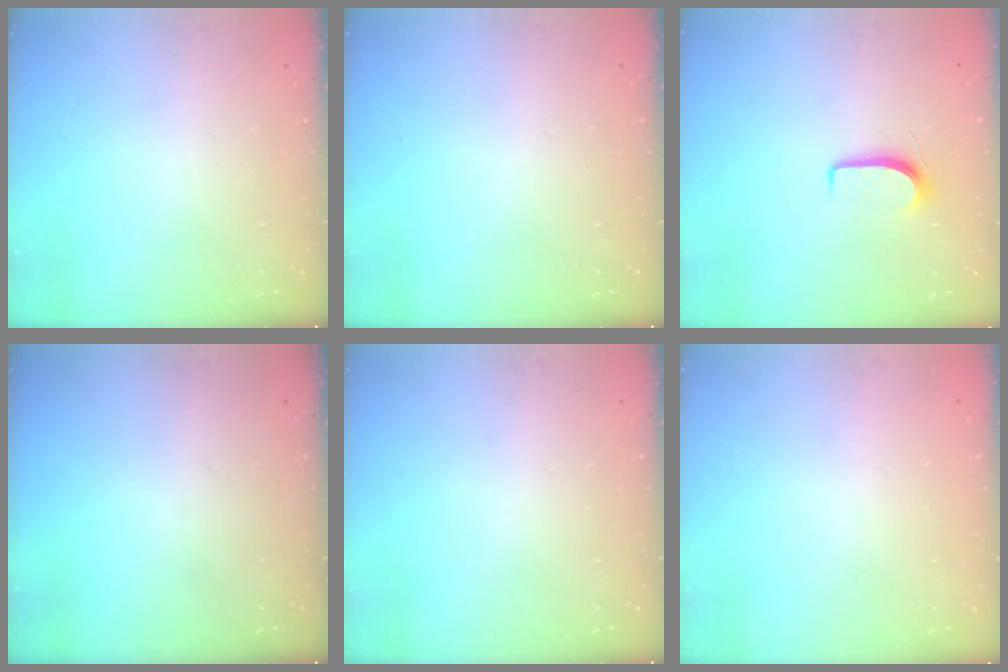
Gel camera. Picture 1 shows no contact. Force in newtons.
{"total": 0.0}
{"total": 6.1, "press": 6.1, "slide": 0.6}
{"total": 0.0}
{"total": 0.0}
{"total": 0.0}